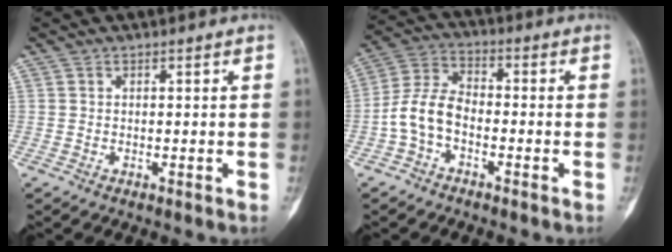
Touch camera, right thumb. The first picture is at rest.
{"total": 7.8, "force": [-2.6, 4.7, 5.7], "torque": [-0.109, 0.035, -0.063]}